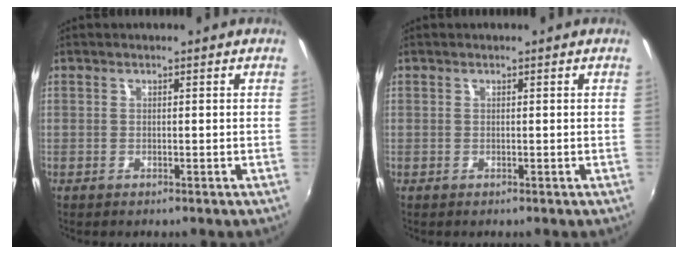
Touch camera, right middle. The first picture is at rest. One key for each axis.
{"total": 0.0}